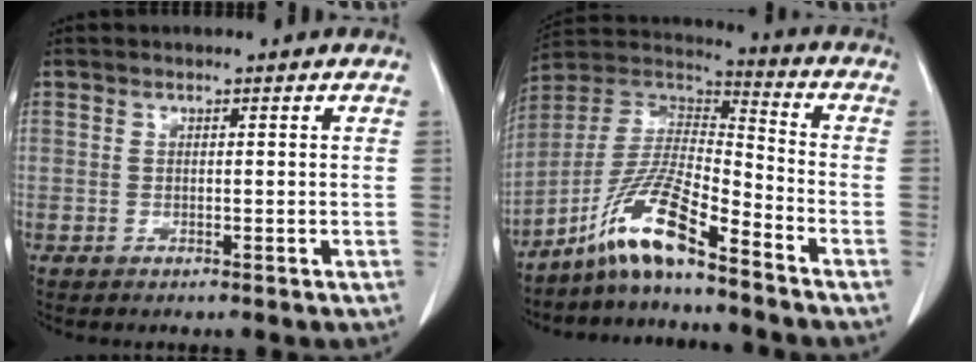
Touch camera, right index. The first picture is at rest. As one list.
[{"total": 12.1, "force": [-8.7, 0.8, 8.4], "torque": [-0.168, 0.009, -0.168]}]